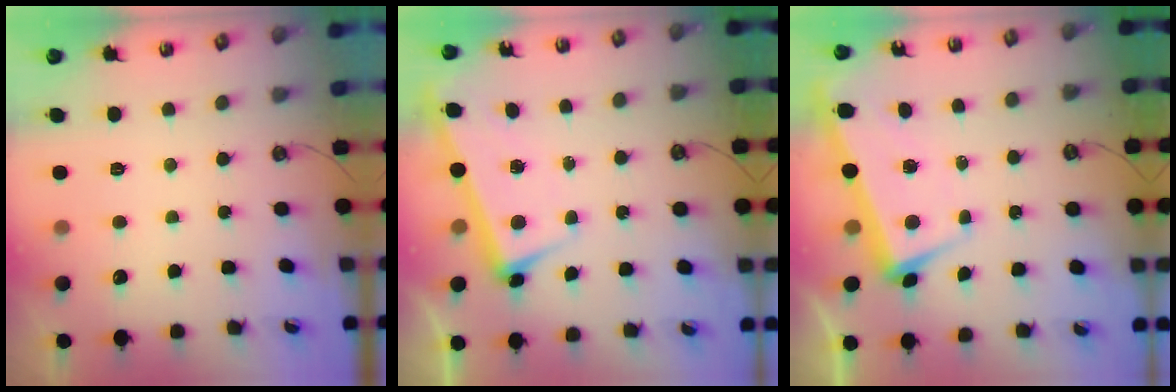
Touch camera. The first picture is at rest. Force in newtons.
{"total": 2.7, "press": 2.6, "slide": 0.7}
{"total": 2.4, "press": 1.3, "slide": 2.0}